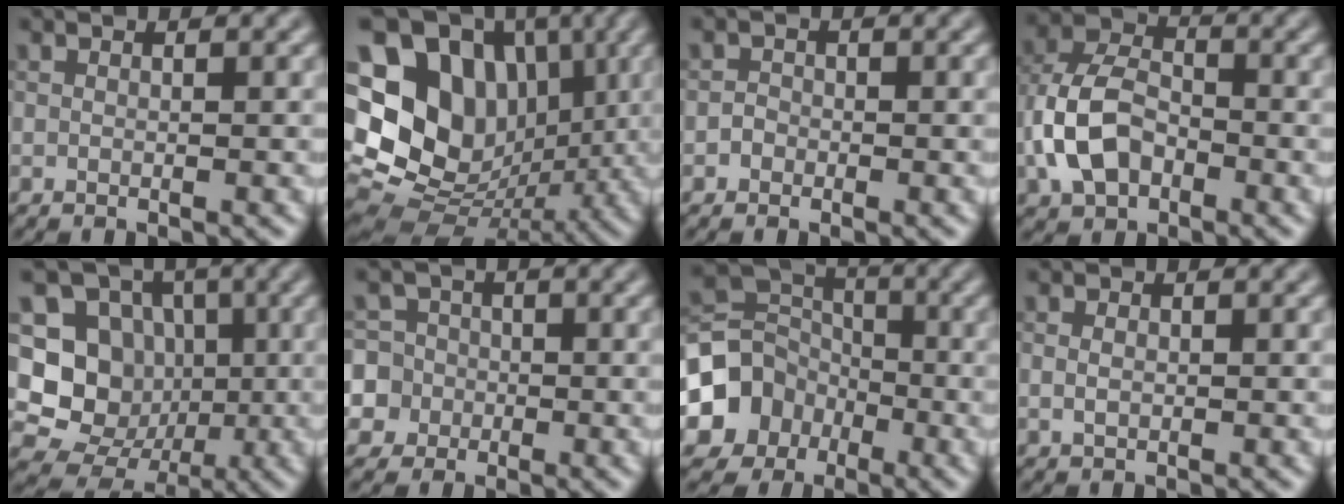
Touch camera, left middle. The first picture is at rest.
{"total": 20.6, "force": [3.7, 17.1, 11.0], "torque": [-0.226, 0.041, 0.058]}
{"total": 1.0, "force": [-0.5, 0.9, 0.1], "torque": [0.004, 0.000, -0.012]}
{"total": 6.8, "force": [-2.2, 4.5, 4.6], "torque": [-0.101, 0.010, -0.048]}
{"total": 11.7, "force": [0.1, 11.0, 4.2], "torque": [-0.098, 0.021, -0.014]}
{"total": 8.7, "force": [-1.6, 8.3, 2.0], "torque": [-0.060, 0.016, -0.051]}
{"total": 7.4, "force": [-2.5, 6.4, 2.6], "torque": [-0.047, -0.002, -0.061]}
{"total": 1.1, "force": [0.0, 0.8, 0.8], "torque": [-0.016, 0.000, 0.000]}